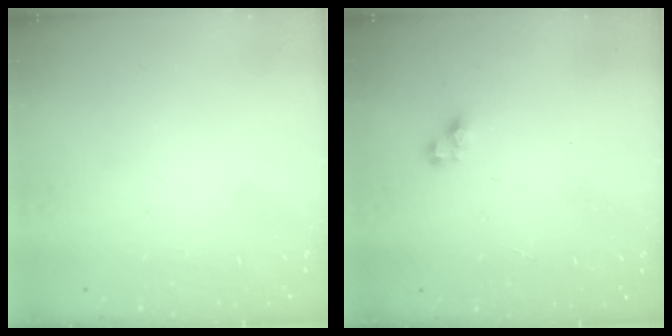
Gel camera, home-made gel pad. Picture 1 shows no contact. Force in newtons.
{"total": 3.6, "press": 3.6, "slide": 0.5}